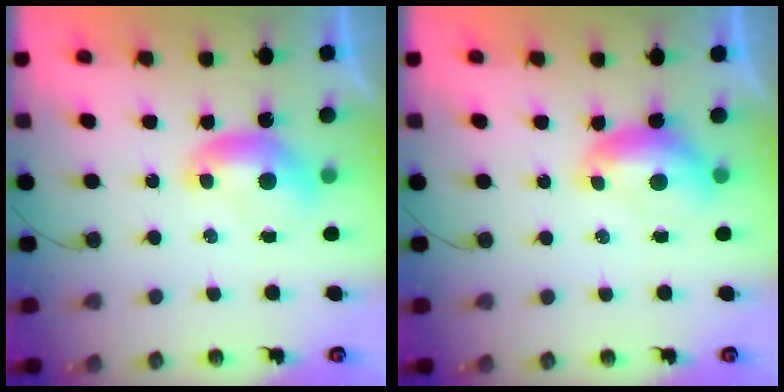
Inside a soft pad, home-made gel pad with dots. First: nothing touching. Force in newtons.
{"total": 0.6, "press": 0.3, "slide": 0.5}